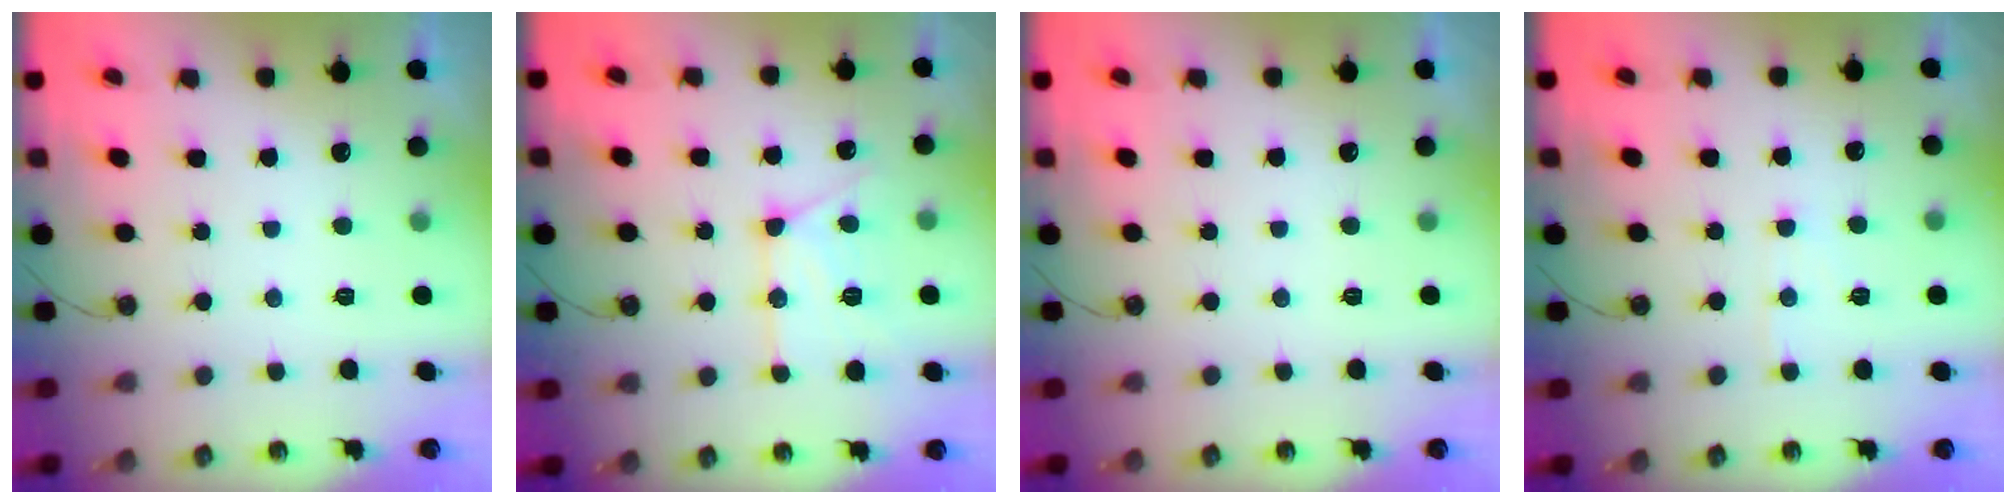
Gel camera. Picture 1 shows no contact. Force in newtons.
{"total": 14.0, "press": 14.0, "slide": 1.2}
{"total": 0.0}
{"total": 3.7, "press": 3.6, "slide": 0.6}